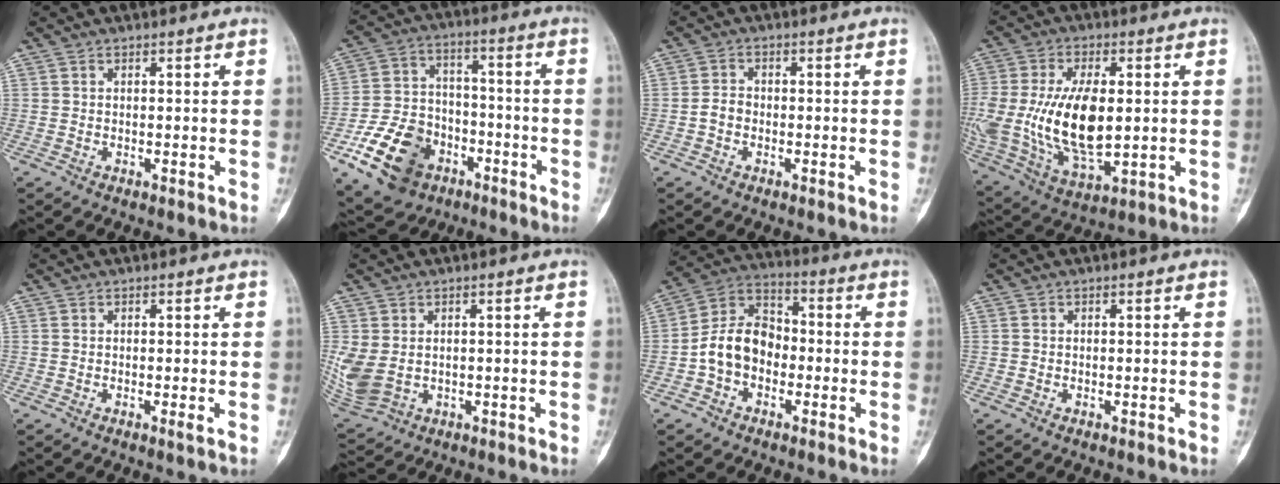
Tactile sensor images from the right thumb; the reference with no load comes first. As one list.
[{"total": 16.7, "force": [-8.1, 11.9, 8.5], "torque": [-0.139, 0.054, -0.138]}, {"total": 2.4, "force": [-0.8, 1.8, 1.3], "torque": [-0.020, 0.010, -0.021]}, {"total": 21.1, "force": [0.1, 10.7, 18.2], "torque": [-0.383, -0.023, 0.016]}, {"total": 0.7, "force": [-0.1, -0.1, 0.7], "torque": [-0.015, -0.003, -0.002]}, {"total": 7.7, "force": [-0.1, 5.7, 5.2], "torque": [-0.124, -0.007, 0.018]}, {"total": 10.9, "force": [-2.4, 8.2, 6.7], "torque": [-0.104, 0.043, -0.058]}, {"total": 0.0}]